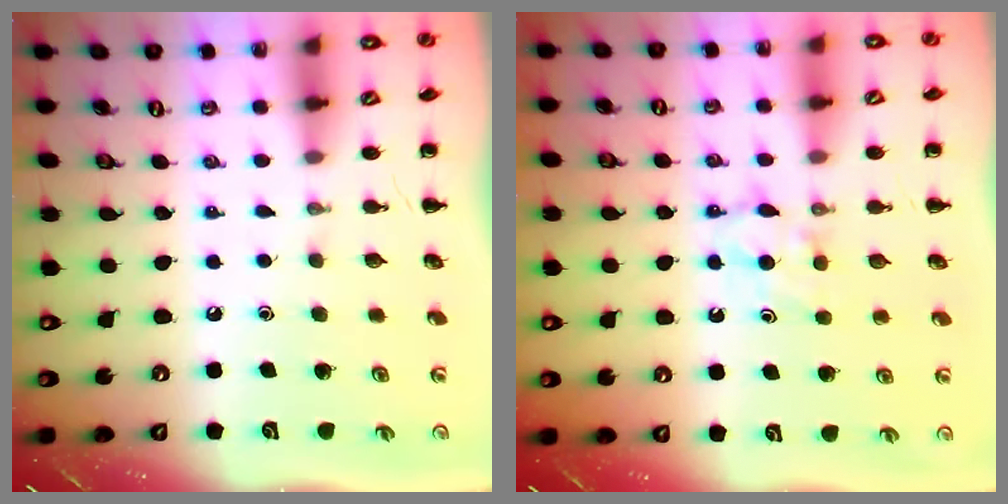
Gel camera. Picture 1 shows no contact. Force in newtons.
{"total": 5.5, "press": 5.3, "slide": 1.6}